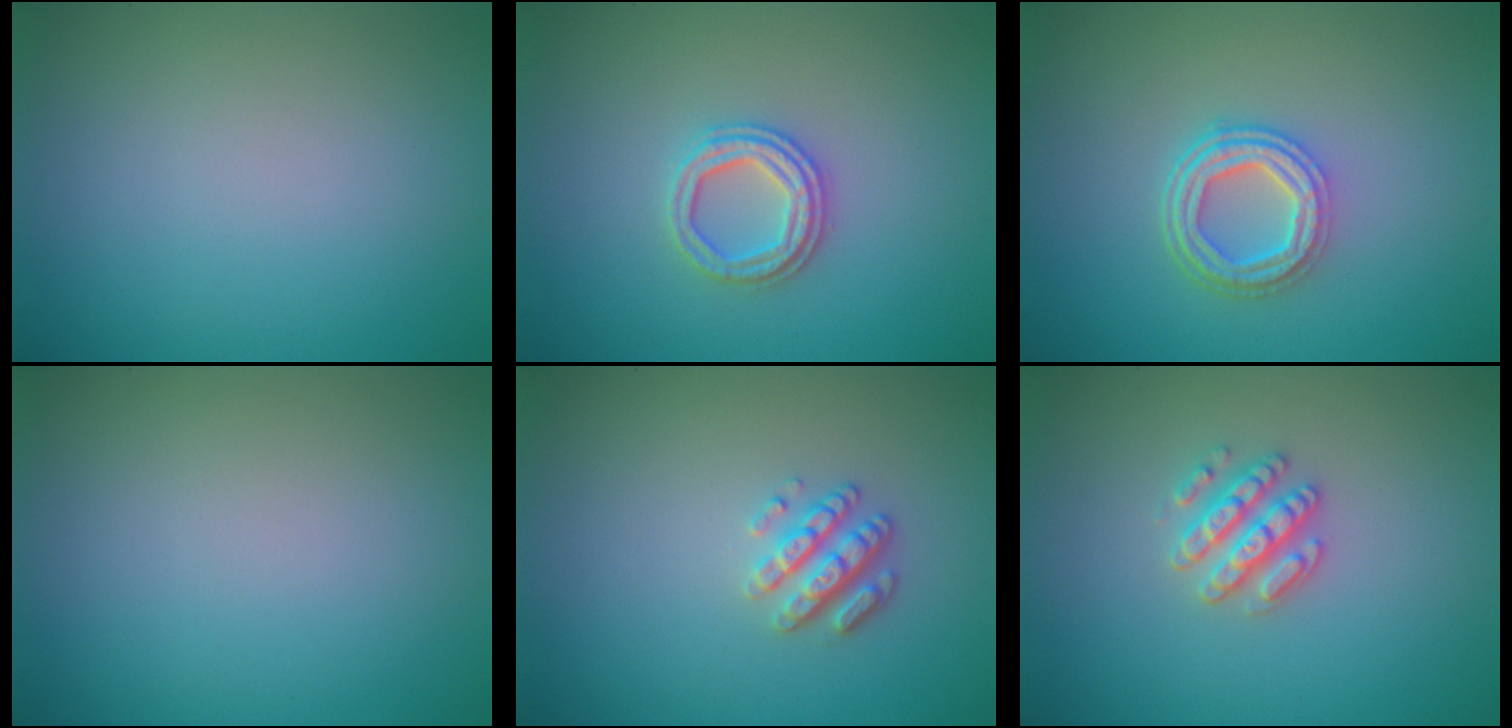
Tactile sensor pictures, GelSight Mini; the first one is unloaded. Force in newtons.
{"total": 2.9, "press": 2.7, "slide": 1.0}
{"total": 4.3, "press": 3.3, "slide": 2.6}
{"total": 0.0}
{"total": 2.8, "press": 2.5, "slide": 1.0}
{"total": 2.8, "press": 2.7, "slide": 0.6}